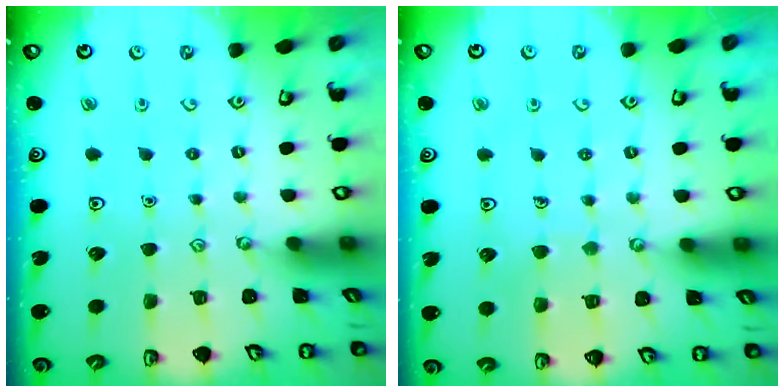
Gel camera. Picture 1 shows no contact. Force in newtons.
{"total": 4.0, "press": 4.0, "slide": 0.3}